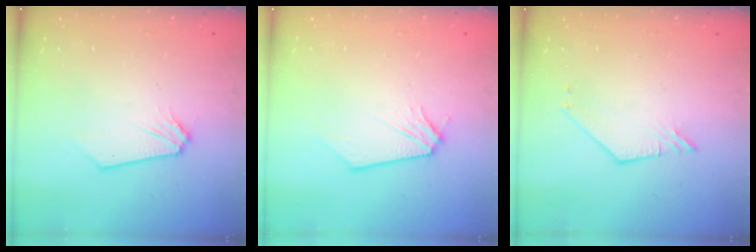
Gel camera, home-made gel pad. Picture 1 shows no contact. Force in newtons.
{"total": 0.0}
{"total": 2.1, "press": 2.1, "slide": 0.1}